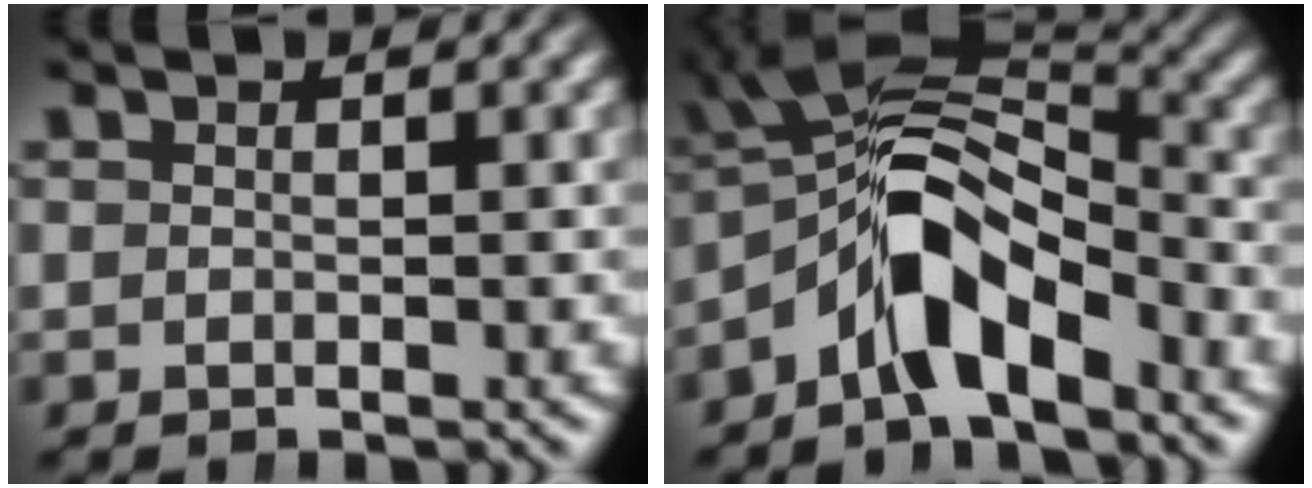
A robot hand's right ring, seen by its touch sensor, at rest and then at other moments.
{"total": 8.8, "force": [-1.3, 5.5, 6.8], "torque": [-0.117, -0.013, -0.021]}